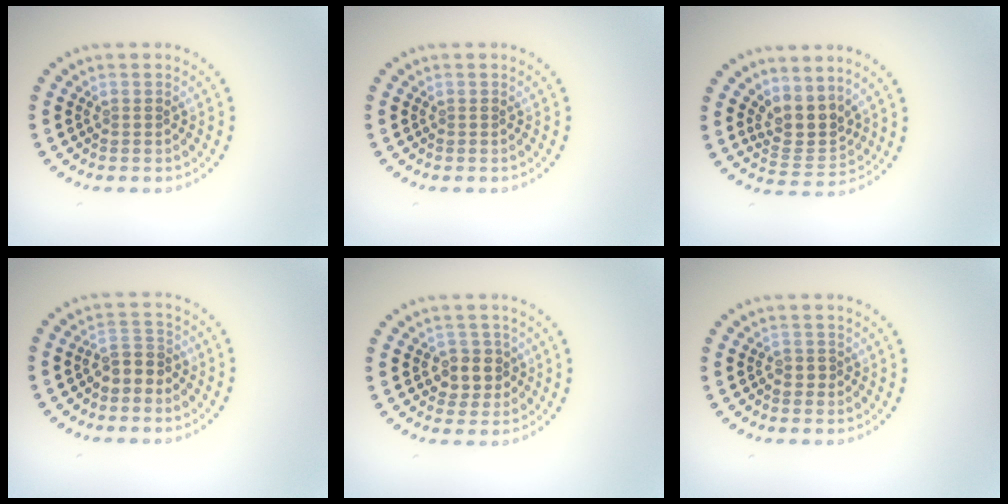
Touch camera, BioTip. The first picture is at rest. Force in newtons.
{"total": 0.0}
{"total": 3.2, "press": 2.4, "slide": 2.1}
{"total": 2.4, "press": 2.1, "slide": 1.1}
{"total": 2.5, "press": 2.4, "slide": 0.9}
{"total": 0.6, "press": 0.5, "slide": 0.3}